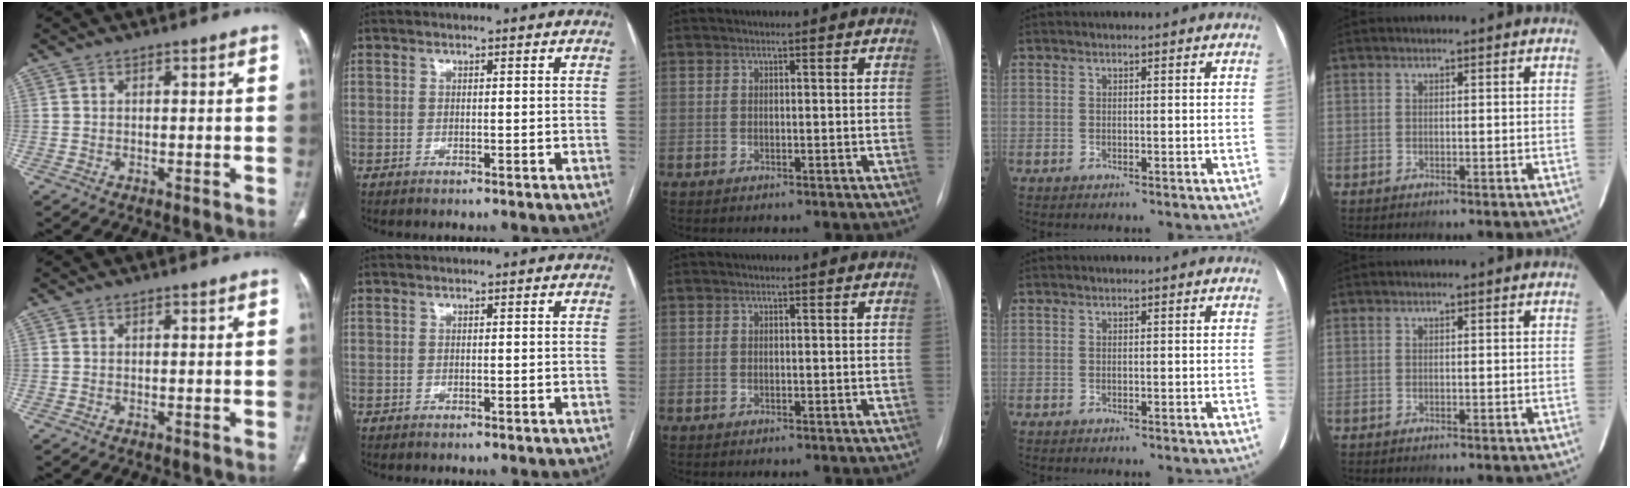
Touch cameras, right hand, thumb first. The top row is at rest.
{}